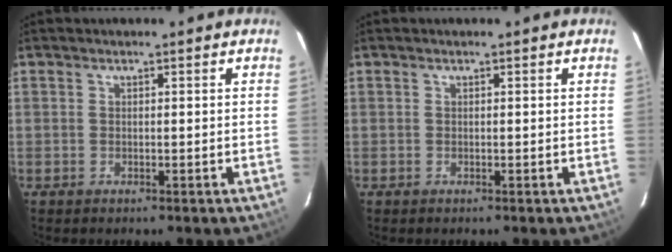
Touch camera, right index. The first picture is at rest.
{"total": 0.0}